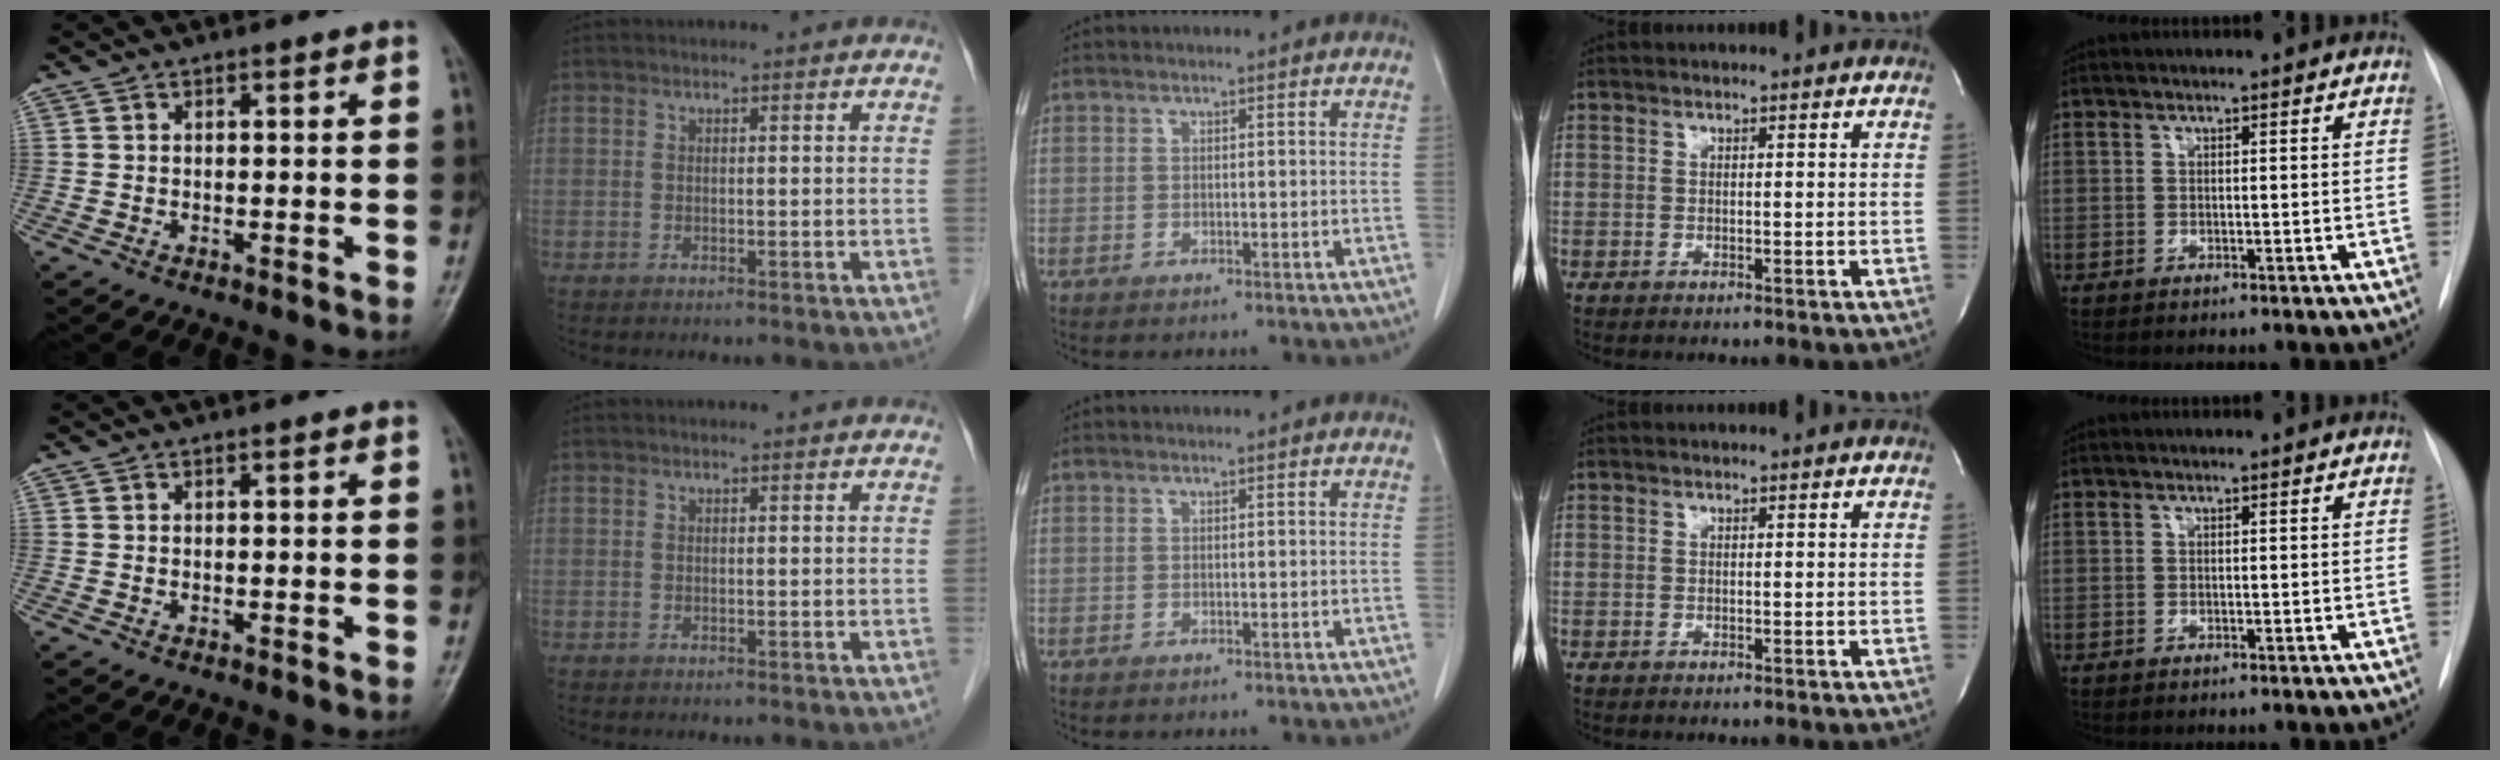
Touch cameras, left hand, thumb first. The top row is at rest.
{}